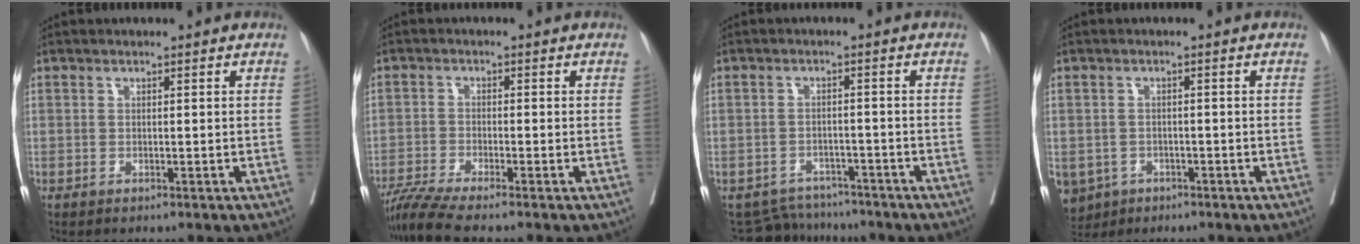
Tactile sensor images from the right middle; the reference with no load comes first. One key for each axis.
{"total": 5.7, "fx": -4.8, "fy": -1.0, "fz": 2.9, "tx": -0.051, "ty": -0.018, "tz": -0.090}
{"total": 6.1, "fx": -5.8, "fy": 1.7, "fz": -1.0, "tx": 0.020, "ty": 0.012, "tz": -0.083}
{"total": 7.3, "fx": -3.8, "fy": 5.9, "fz": 2.0, "tx": -0.054, "ty": 0.001, "tz": -0.055}